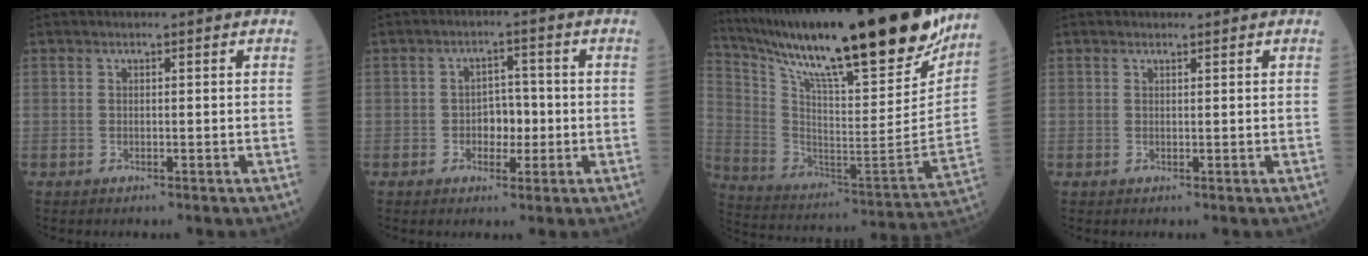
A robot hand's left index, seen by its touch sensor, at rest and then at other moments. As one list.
[{"total": 3.9, "force": [-0.8, 2.5, 2.8], "torque": [-0.041, 0.010, -0.012]}, {"total": 31.4, "force": [25.2, 2.5, 18.5], "torque": [-0.327, -0.064, 0.387]}, {"total": 0.5, "force": [0.5, 0.1, 0.1], "torque": [-0.010, 0.001, 0.009]}]